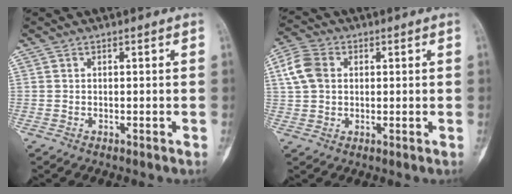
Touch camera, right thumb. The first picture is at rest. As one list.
[{"total": 7.4, "force": [1.7, 5.6, 4.6], "torque": [-0.091, 0.011, 0.029]}]